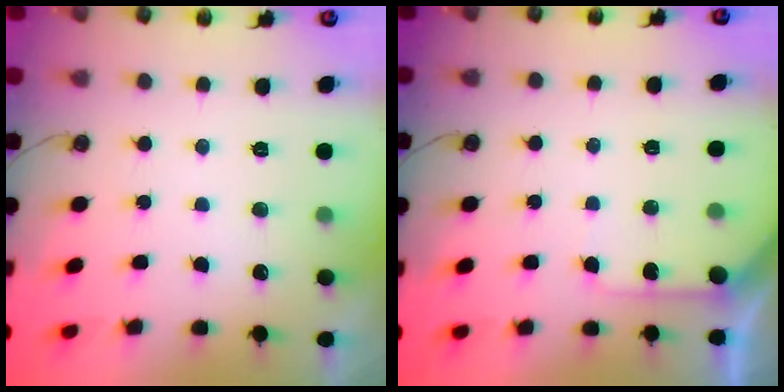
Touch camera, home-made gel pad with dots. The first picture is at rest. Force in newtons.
{"total": 5.4, "press": 5.4, "slide": 0.4}